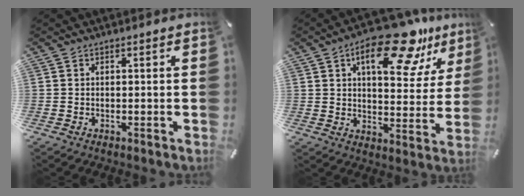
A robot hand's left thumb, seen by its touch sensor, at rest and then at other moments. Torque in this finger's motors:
{"motor_torque": [0.78, 0.77, 1.71, -1.06, 0.36]}